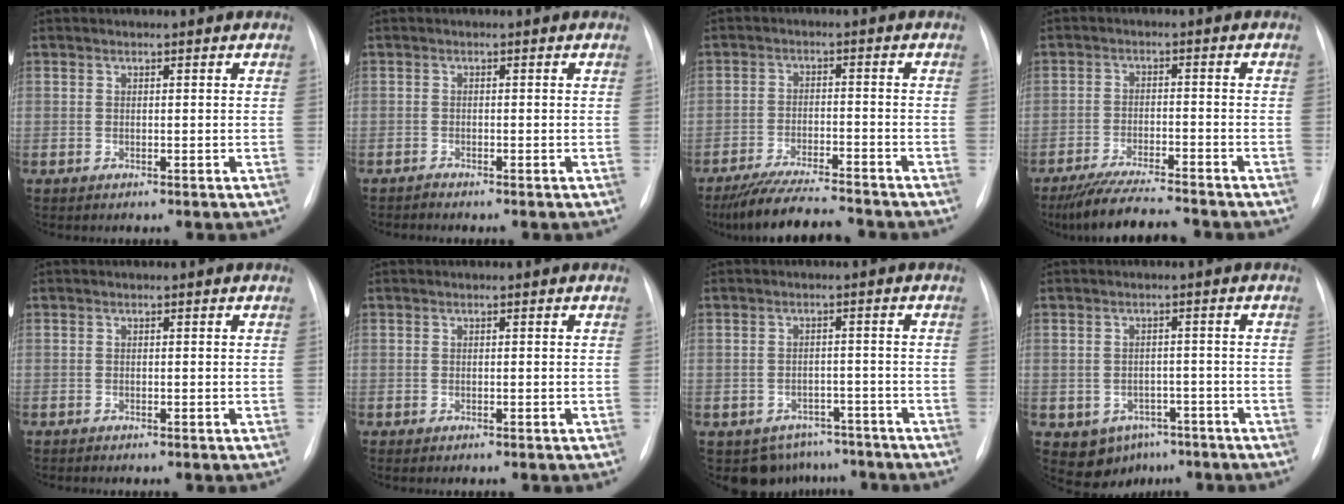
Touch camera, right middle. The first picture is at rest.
{"total": 0.6, "force": [-0.6, -0.1, -0.1], "torque": [0.002, -0.003, -0.012]}
{"total": 11.6, "force": [-10.4, 0.9, 4.9], "torque": [-0.081, -0.015, -0.168]}
{"total": 10.7, "force": [-9.6, 0.4, 4.8], "torque": [-0.079, -0.020, -0.155]}
{"total": 0.0}
{"total": 0.5, "force": [-0.4, 0.2, 0.3], "torque": [-0.010, -0.002, -0.006]}
{"total": 6.6, "force": [-5.5, 3.6, -0.3], "torque": [0.013, 0.020, -0.069]}
{"total": 6.4, "force": [-3.6, 4.9, 1.9], "torque": [-0.024, 0.013, -0.039]}